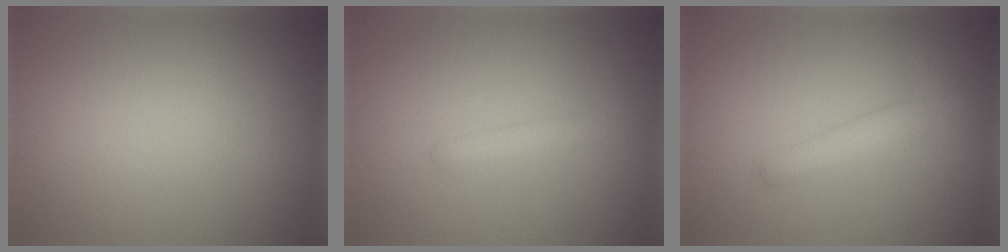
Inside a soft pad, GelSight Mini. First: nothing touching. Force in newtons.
{"total": 1.6, "press": 1.6, "slide": 0.1}
{"total": 2.5, "press": 2.5, "slide": 0.1}